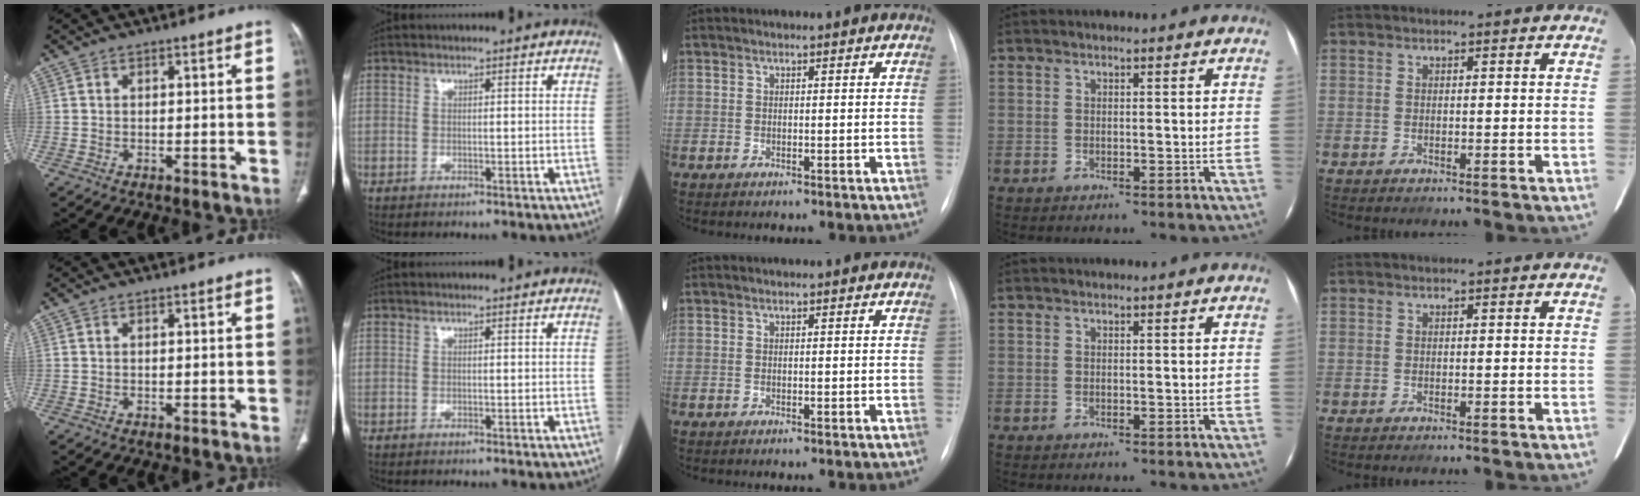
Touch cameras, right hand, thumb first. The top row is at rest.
{}